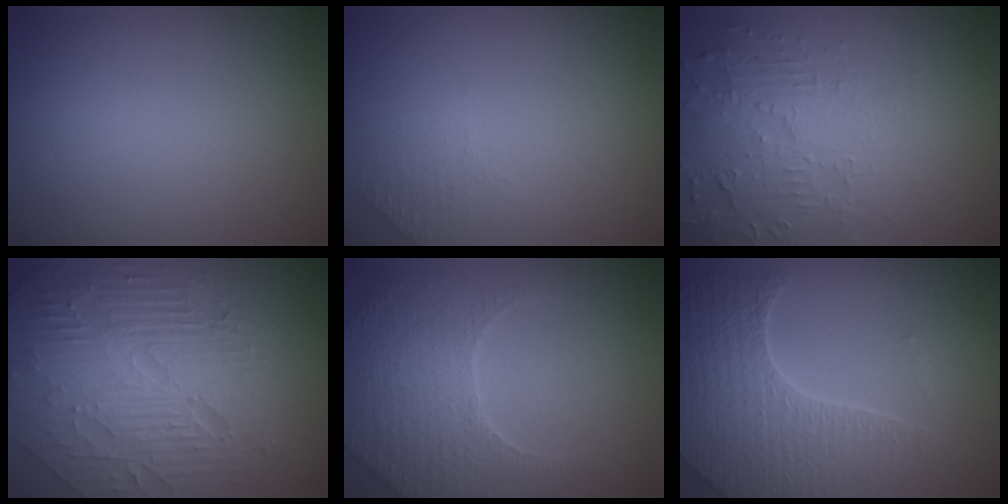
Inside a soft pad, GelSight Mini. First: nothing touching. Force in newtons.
{"total": 1.0, "press": 0.5, "slide": 0.9}
{"total": 5.5, "press": 3.6, "slide": 4.1}
{"total": 9.5, "press": 6.2, "slide": 7.2}
{"total": 3.7, "press": 3.6, "slide": 1.0}
{"total": 7.4, "press": 5.5, "slide": 5.0}